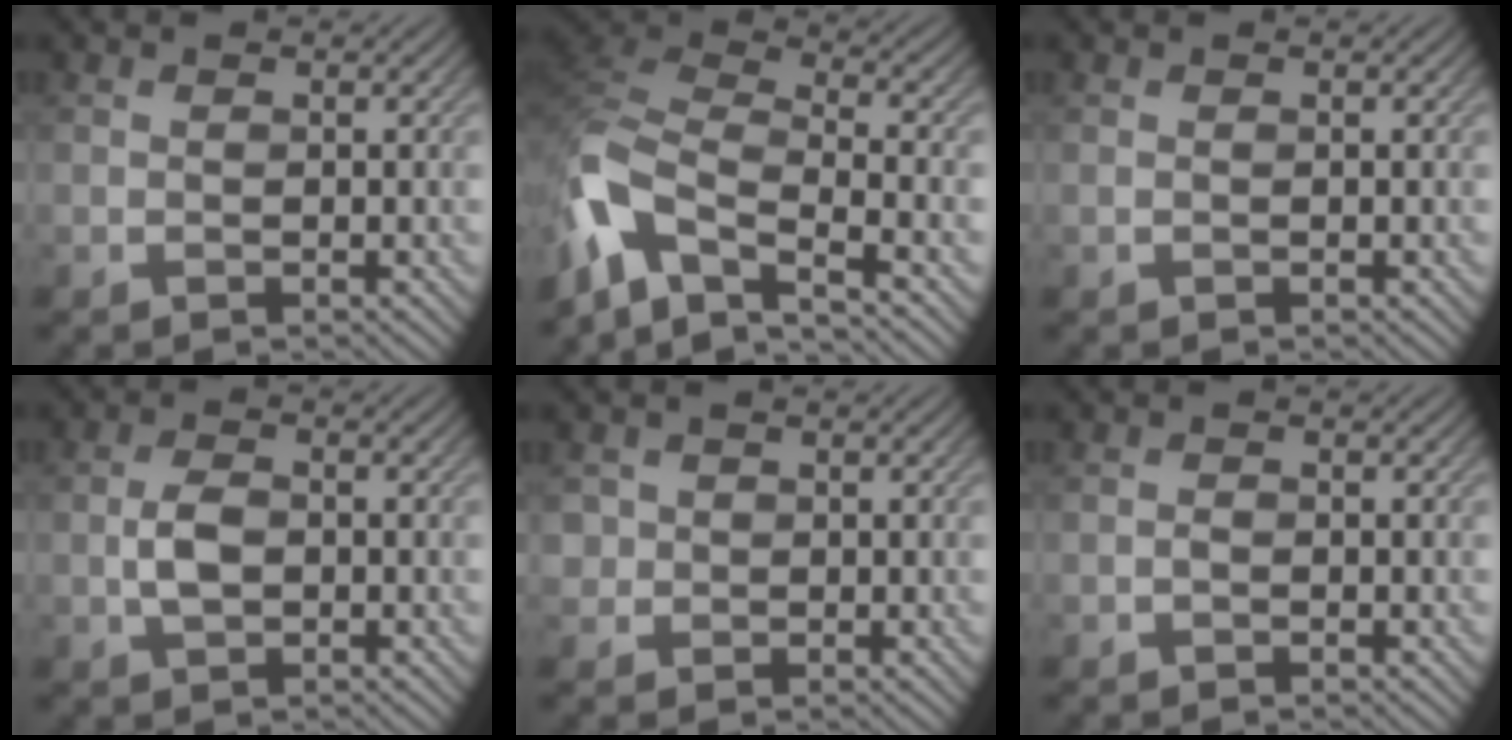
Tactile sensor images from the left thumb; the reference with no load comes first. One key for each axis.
{"total": 11.2, "fx": -6.7, "fy": 5.1, "fz": 7.4, "tx": -0.182, "ty": -0.011, "tz": -0.145}
{"total": 0.0}
{"total": 3.1, "fx": -0.3, "fy": 1.9, "fz": 2.5, "tx": -0.056, "ty": 0.005, "tz": -0.009}
{"total": 1.8, "fx": 0.3, "fy": 1.7, "fz": 0.1, "tx": 0.000, "ty": 0.001, "tz": 0.004}
{"total": 0.5, "fx": -0.3, "fy": 0.3, "fz": 0.4, "tx": -0.007, "ty": 0.004, "tz": -0.007}